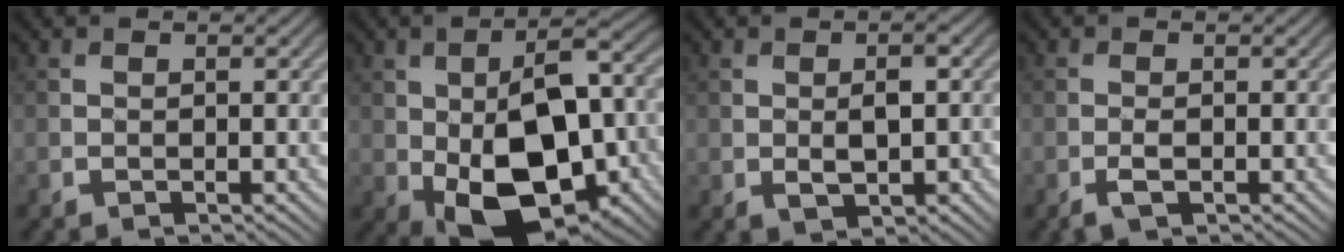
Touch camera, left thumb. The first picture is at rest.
{"total": 16.7, "force": [-3.8, 9.2, 13.4], "torque": [-0.216, -0.021, -0.052]}
{"total": 3.3, "force": [-0.1, 1.9, 2.7], "torque": [-0.042, -0.005, 0.001]}
{"total": 1.7, "force": [-0.7, 0.7, 1.4], "torque": [-0.030, 0.002, -0.018]}